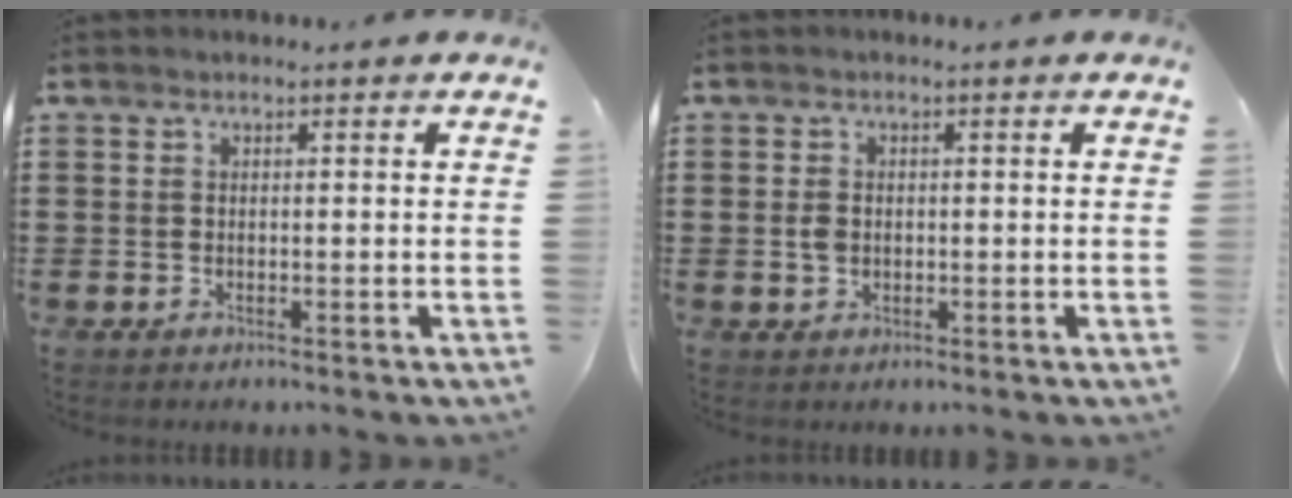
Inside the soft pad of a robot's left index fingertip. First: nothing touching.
{"total": 1.9, "force": [0.0, 1.4, 1.3], "torque": [-0.028, 0.007, 0.000]}